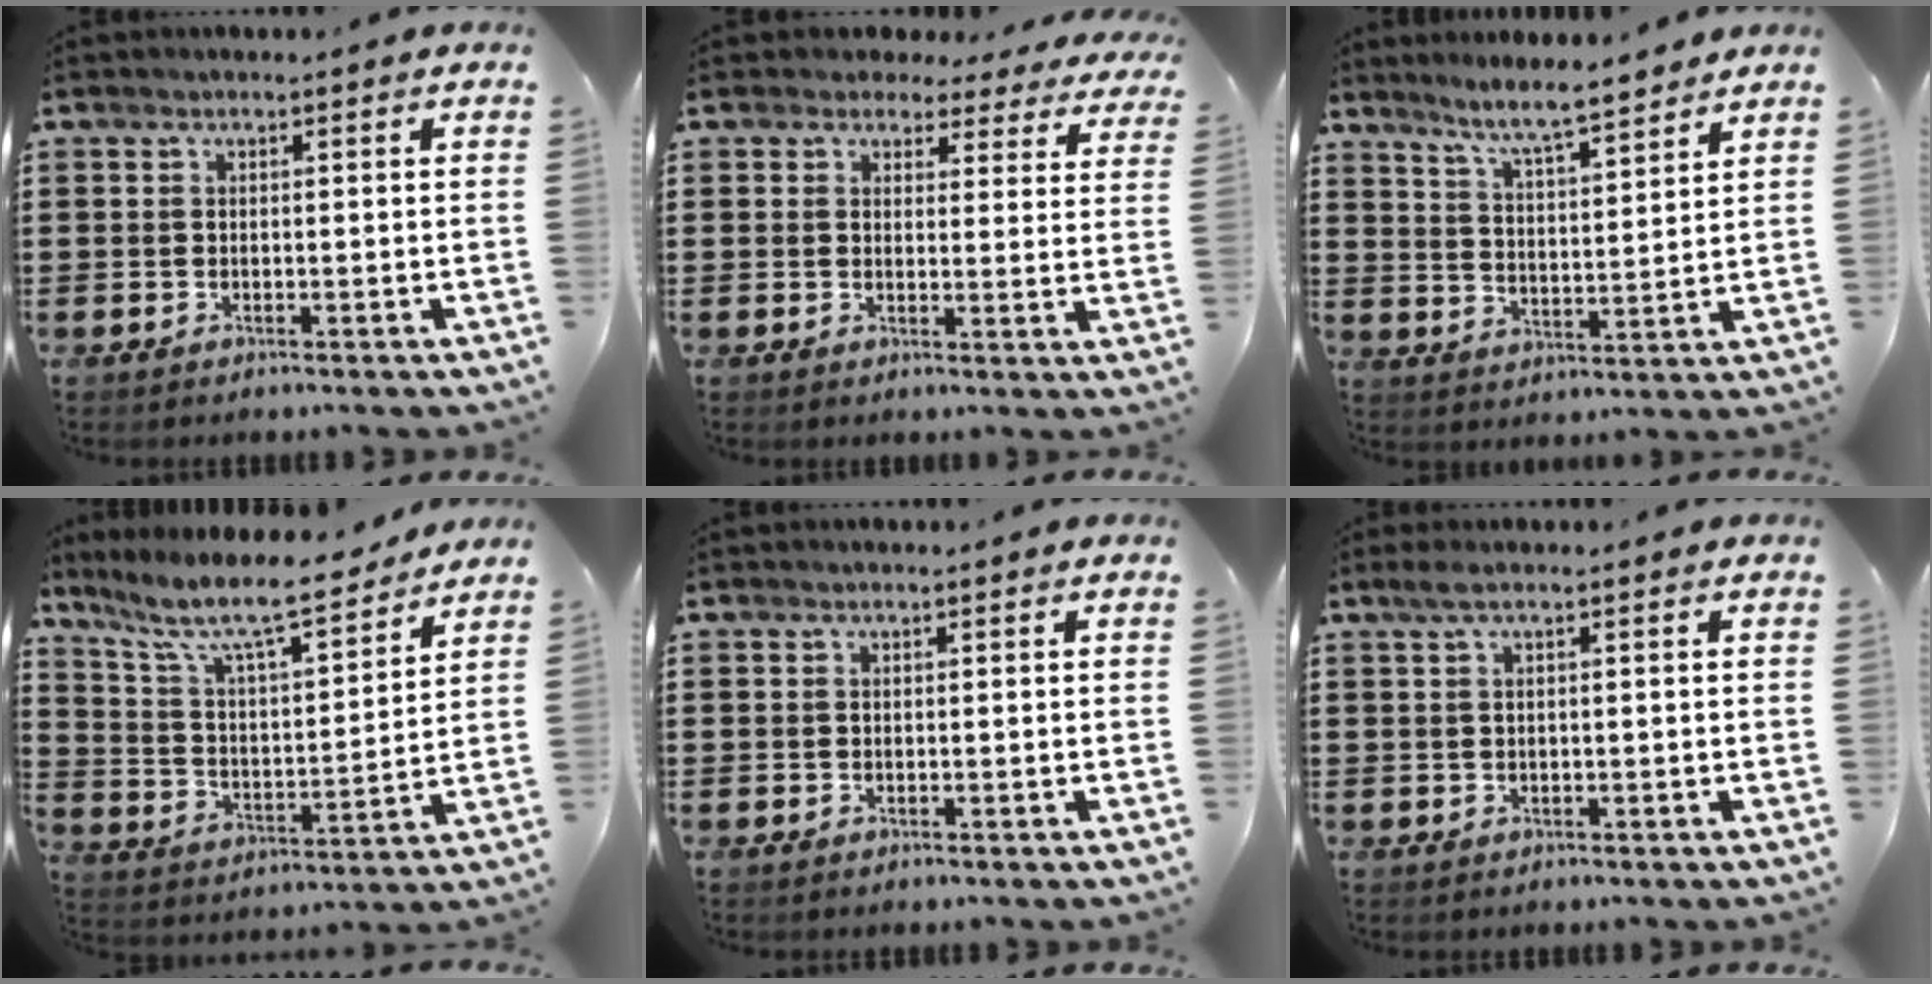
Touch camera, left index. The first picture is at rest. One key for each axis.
{"total": 3.2, "fx": 2.9, "fy": 1.2, "fz": 0.7, "tx": -0.022, "ty": -0.015, "tz": 0.050}
{"total": 6.0, "fx": 5.4, "fy": -0.3, "fz": 2.5, "tx": -0.068, "ty": -0.031, "tz": 0.093}
{"total": 9.4, "fx": 7.8, "fy": 0.9, "fz": 5.2, "tx": -0.132, "ty": -0.050, "tz": 0.128}
{"total": 0.0}
{"total": 1.5, "fx": 0.2, "fy": -0.1, "fz": 1.5, "tx": -0.025, "ty": -0.005, "tz": 0.004}